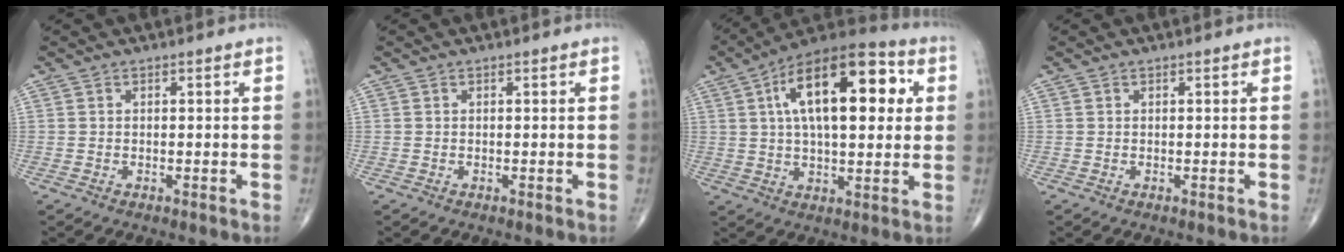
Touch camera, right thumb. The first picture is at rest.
{"total": 0.0}
{"total": 21.8, "force": [5.5, 9.9, 18.6], "torque": [-0.275, 0.015, 0.077]}
{"total": 0.0}